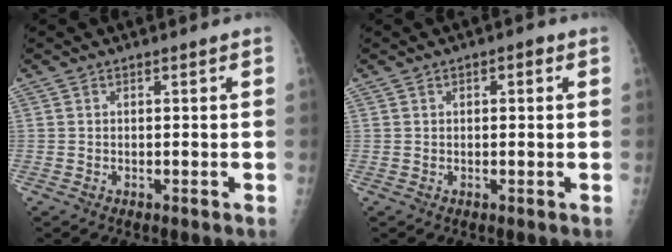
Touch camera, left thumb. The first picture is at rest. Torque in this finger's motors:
{"motor_torque": [-0.20, 0.14, -0.10, -0.01, -0.03]}